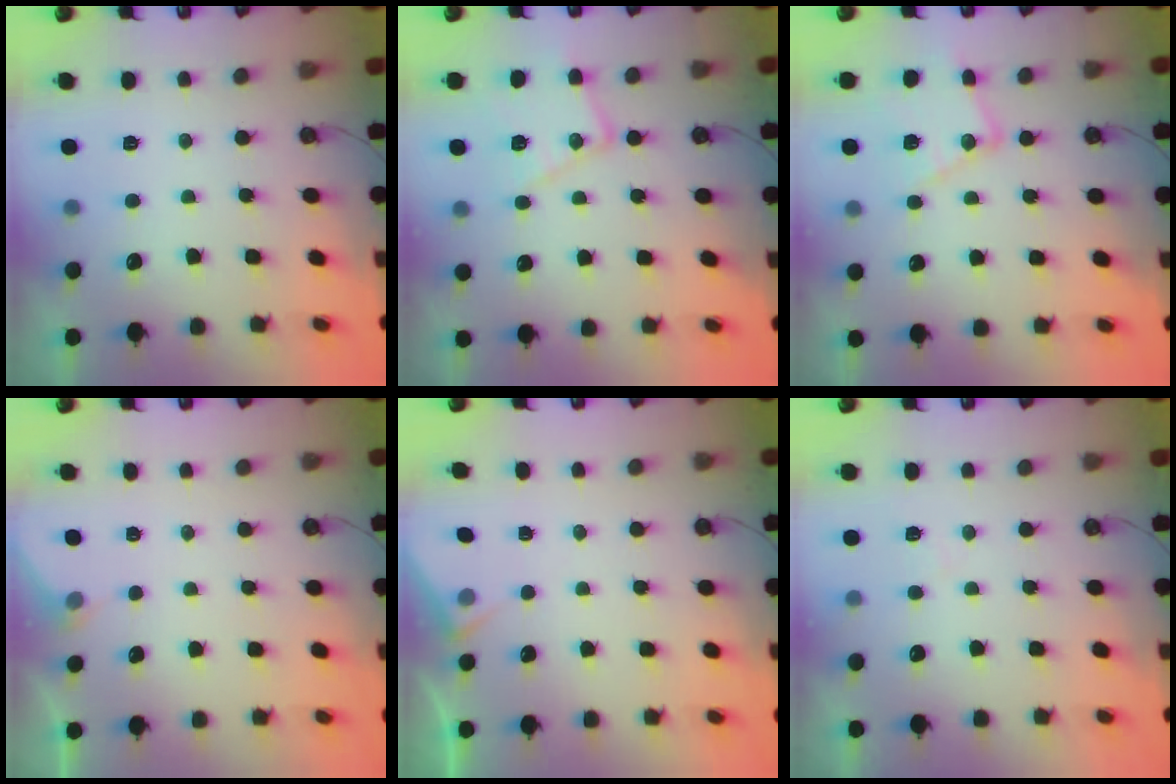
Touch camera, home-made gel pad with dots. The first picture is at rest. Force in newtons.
{"total": 13.5, "press": 13.4, "slide": 1.1}
{"total": 13.4, "press": 13.4, "slide": 1.3}
{"total": 2.7, "press": 2.7, "slide": 0.4}
{"total": 4.4, "press": 4.4, "slide": 0.5}
{"total": 4.9, "press": 4.8, "slide": 0.7}